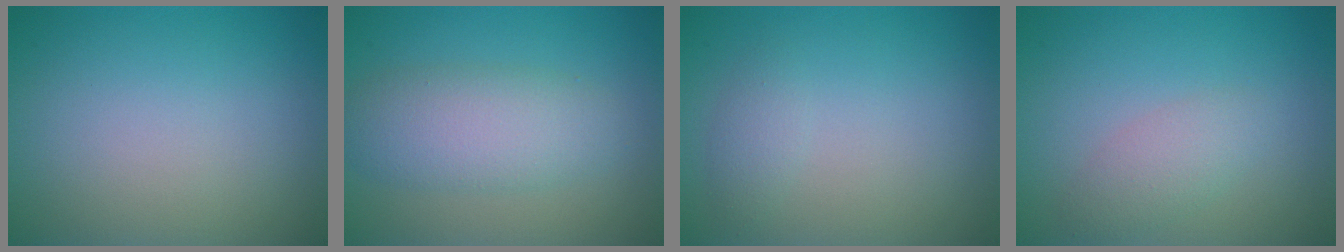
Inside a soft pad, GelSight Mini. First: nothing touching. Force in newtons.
{"total": 4.8, "press": 4.8, "slide": 0.3}
{"total": 1.1, "press": 1.1, "slide": 0.1}
{"total": 2.2, "press": 2.2, "slide": 0.1}